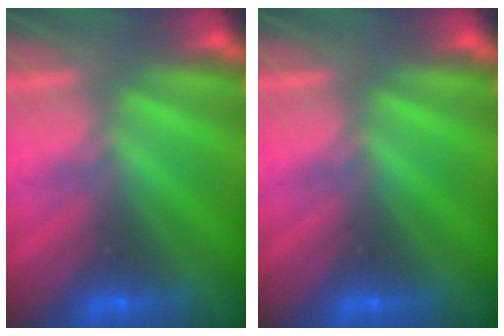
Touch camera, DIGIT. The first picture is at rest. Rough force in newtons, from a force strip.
{"total": 0.0}